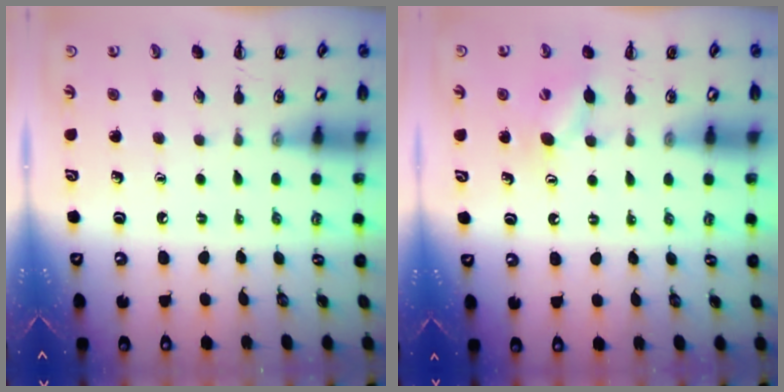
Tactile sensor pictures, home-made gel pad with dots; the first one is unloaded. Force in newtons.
{"total": 6.4, "press": 6.2, "slide": 1.3}